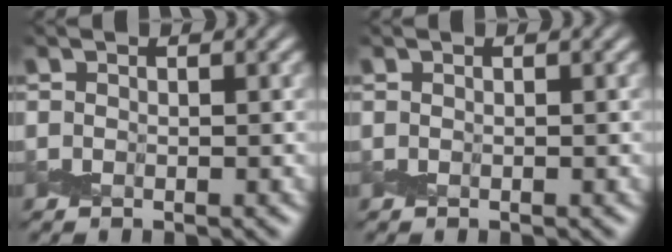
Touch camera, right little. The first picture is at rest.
{"total": 0.0}